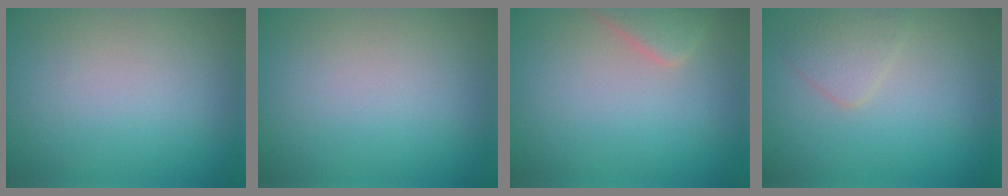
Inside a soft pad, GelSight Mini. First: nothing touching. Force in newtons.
{"total": 0.0}
{"total": 2.8, "press": 2.8, "slide": 0.2}
{"total": 1.9, "press": 1.9, "slide": 0.2}